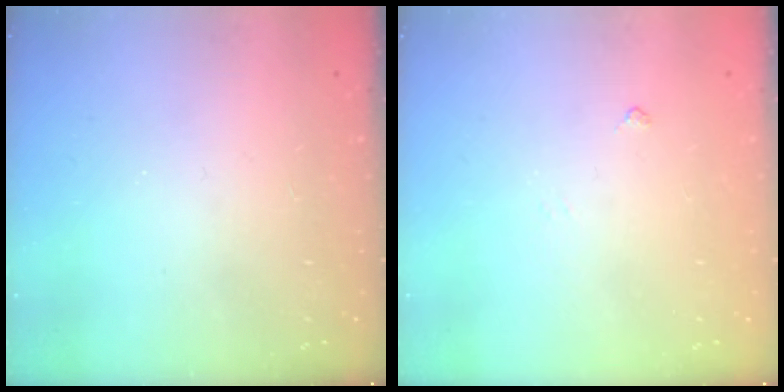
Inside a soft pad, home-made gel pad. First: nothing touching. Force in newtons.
{"total": 3.5, "press": 3.4, "slide": 0.6}